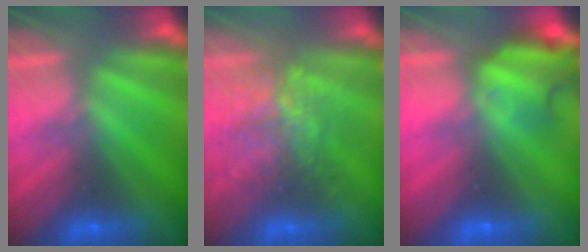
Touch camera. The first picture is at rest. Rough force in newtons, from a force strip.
{"total": 3.5}
{"total": 7.5}